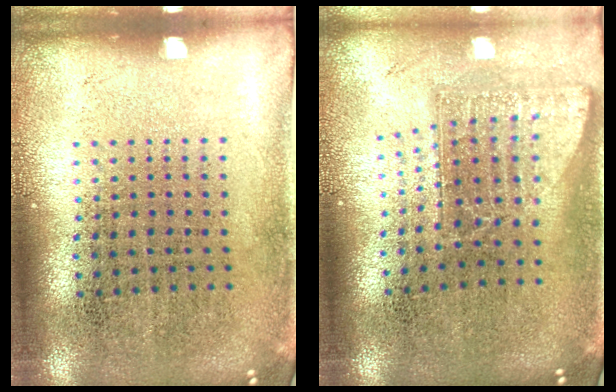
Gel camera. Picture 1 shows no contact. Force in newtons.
{"total": 1.7, "press": 1.3, "slide": 1.1}